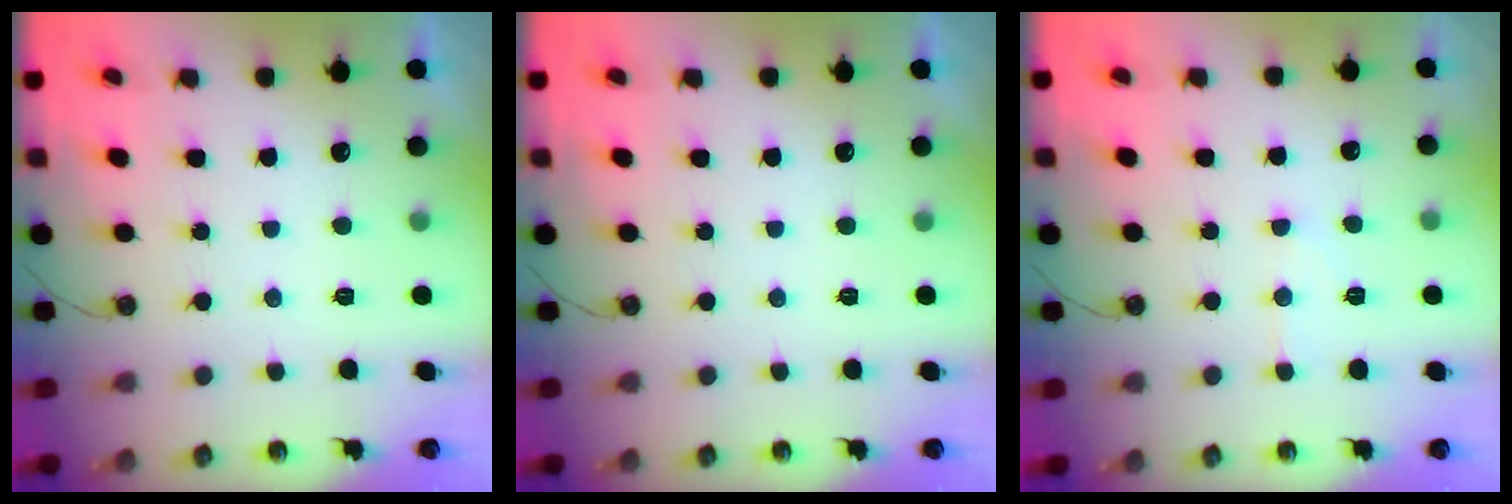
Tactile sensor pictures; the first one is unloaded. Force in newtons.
{"total": 0.0}
{"total": 7.1, "press": 7.0, "slide": 0.6}